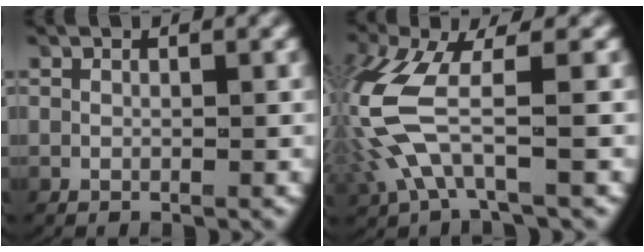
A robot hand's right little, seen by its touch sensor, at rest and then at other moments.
{"total": 5.8, "force": [-0.3, 2.6, 5.2], "torque": [-0.143, -0.015, 0.005]}